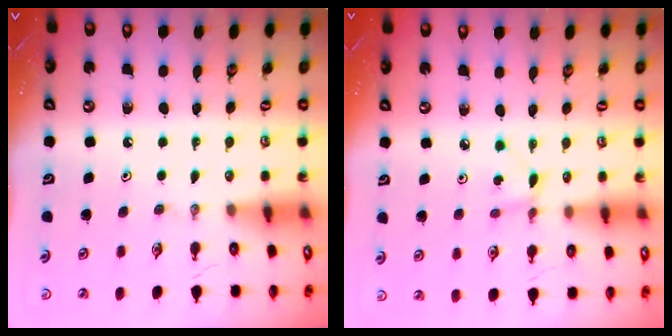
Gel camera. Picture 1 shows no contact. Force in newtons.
{"total": 1.3, "press": 1.3, "slide": 0.1}